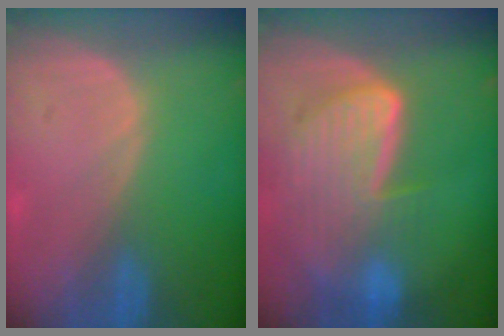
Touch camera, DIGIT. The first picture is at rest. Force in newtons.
{"total": 9.2, "press": 8.0, "slide": 4.5}